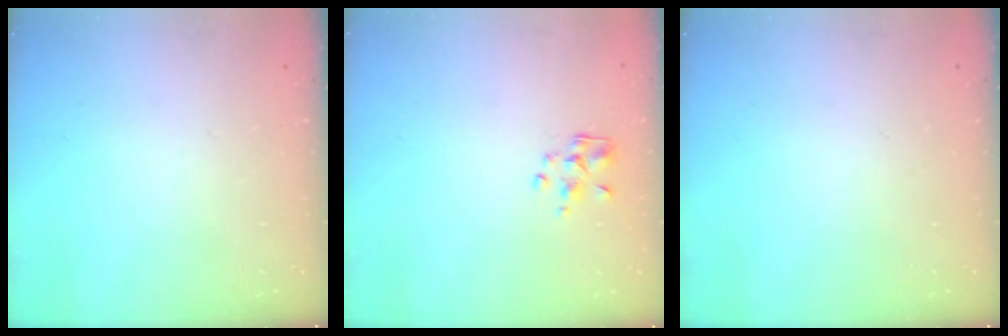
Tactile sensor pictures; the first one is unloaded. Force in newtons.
{"total": 2.5, "press": 2.4, "slide": 0.7}
{"total": 0.0}